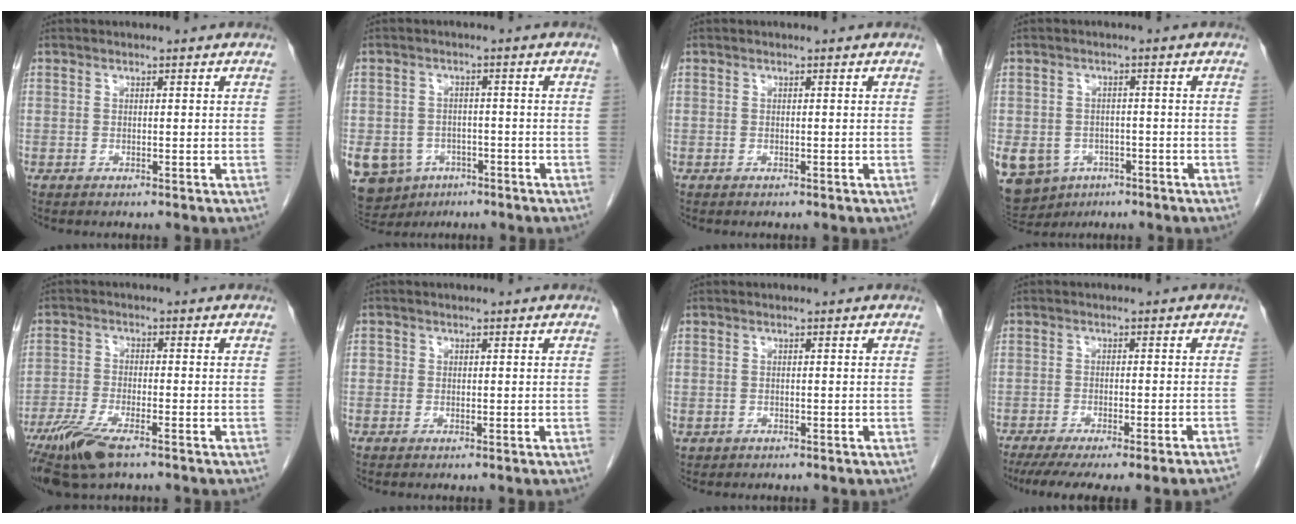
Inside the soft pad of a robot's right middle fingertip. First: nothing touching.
{"total": 12.9, "force": [-6.3, 10.4, 4.4], "torque": [-0.124, 0.000, -0.084]}
{"total": 0.0}
{"total": 16.2, "force": [-7.6, 12.9, 6.1], "torque": [-0.183, -0.003, -0.096]}
{"total": 9.0, "force": [-6.1, 2.1, 6.3], "torque": [-0.123, -0.021, -0.109]}
{"total": 1.1, "force": [0.0, 1.1, 0.2], "torque": [0.002, 0.004, -0.001]}
{"total": 0.7, "force": [-0.2, 0.6, 0.1], "torque": [-0.001, 0.003, 0.003]}
{"total": 14.8, "force": [-12.6, -0.2, 7.6], "torque": [-0.078, -0.029, -0.168]}